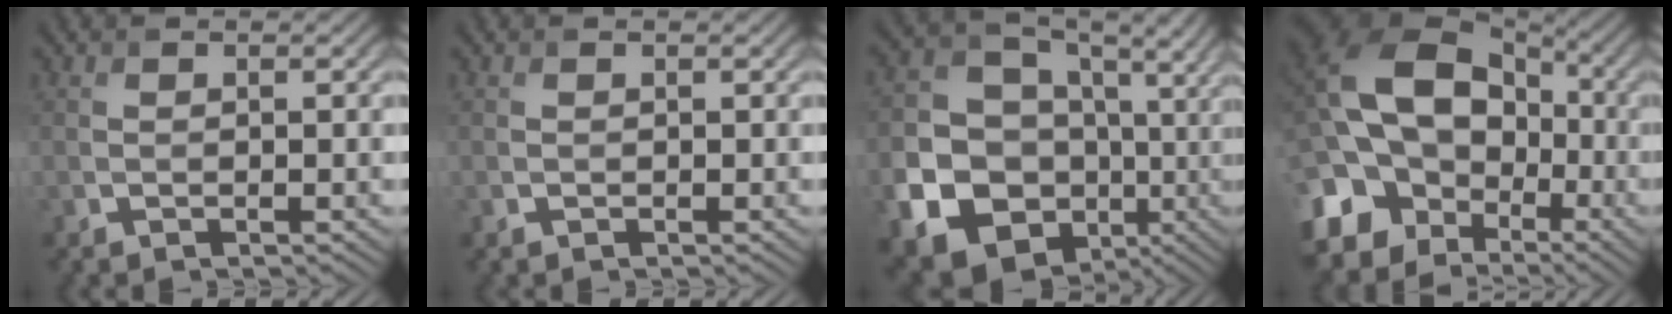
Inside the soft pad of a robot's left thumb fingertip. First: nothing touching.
{"total": 0.0}
{"total": 16.2, "force": [-4.0, 13.8, 7.4], "torque": [-0.184, -0.053, -0.063]}
{"total": 22.0, "force": [-3.2, 17.5, 12.9], "torque": [-0.280, -0.001, -0.087]}